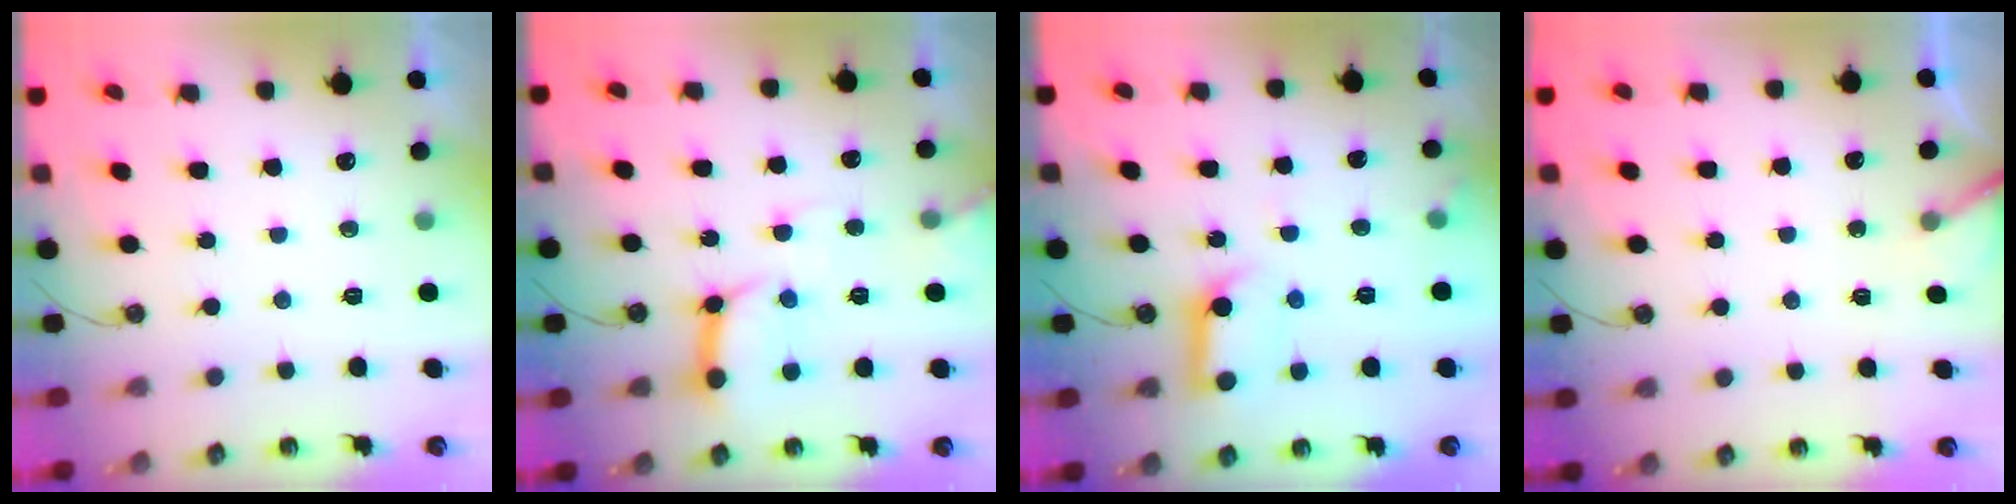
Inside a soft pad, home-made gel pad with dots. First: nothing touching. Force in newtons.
{"total": 12.2, "press": 12.2, "slide": 1.2}
{"total": 11.6, "press": 11.5, "slide": 1.4}
{"total": 4.6, "press": 4.6, "slide": 0.4}